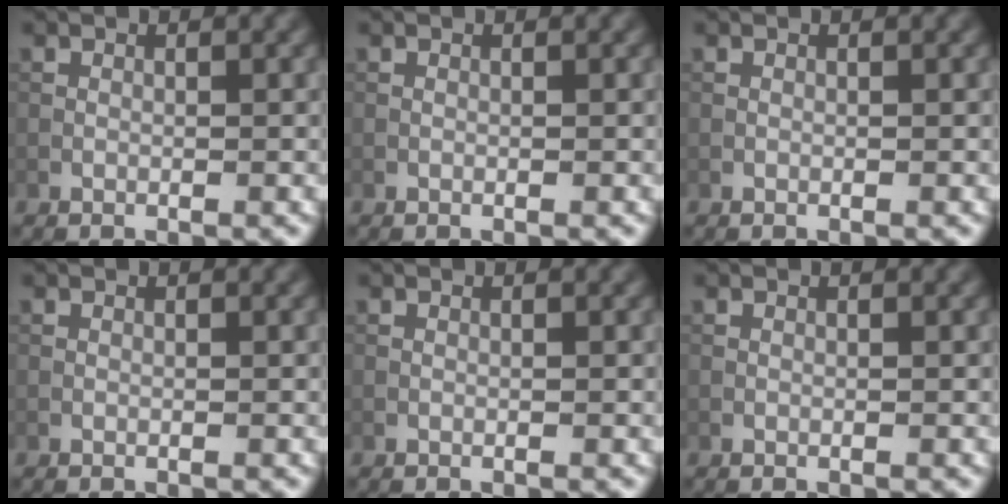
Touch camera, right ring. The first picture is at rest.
{"total": 0.0}
{"total": 0.0}
{"total": 0.0}
{"total": 0.0}
{"total": 0.0}